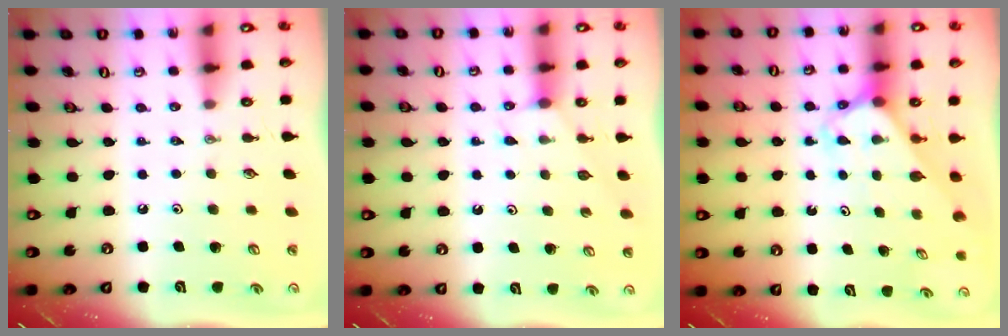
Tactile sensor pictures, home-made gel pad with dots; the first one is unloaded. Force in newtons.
{"total": 2.7, "press": 2.7, "slide": 0.3}
{"total": 2.7, "press": 2.7, "slide": 0.2}